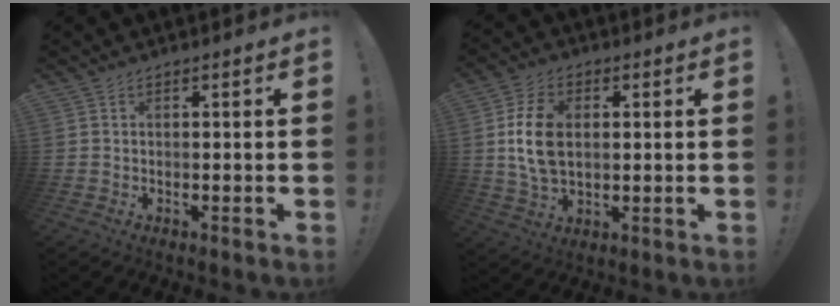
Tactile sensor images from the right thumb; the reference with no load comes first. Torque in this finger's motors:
{"motor_torque": [0.22, 0.81, 0.85, -0.08, 0.30]}